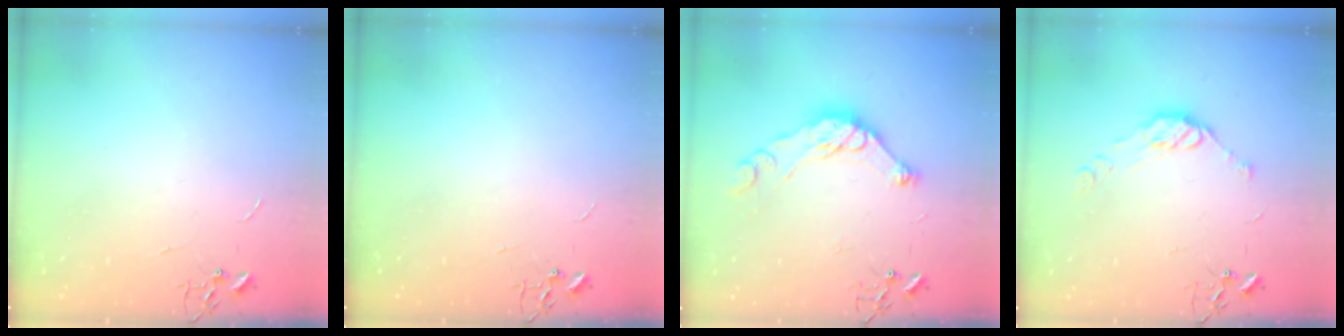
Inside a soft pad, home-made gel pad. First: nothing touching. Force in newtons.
{"total": 0.0}
{"total": 12.7, "press": 12.7, "slide": 0.0}
{"total": 9.0, "press": 9.0, "slide": 1.0}